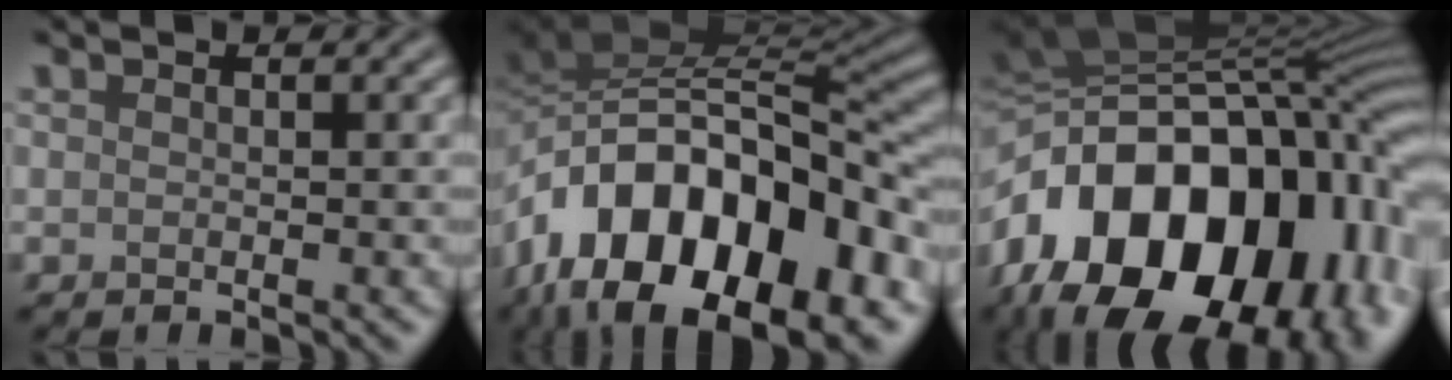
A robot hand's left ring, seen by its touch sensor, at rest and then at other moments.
{"total": 15.9, "force": [-6.5, 8.8, 11.6], "torque": [-0.180, 0.024, -0.118]}
{"total": 20.0, "force": [-5.5, 12.9, 14.2], "torque": [-0.250, 0.014, -0.102]}